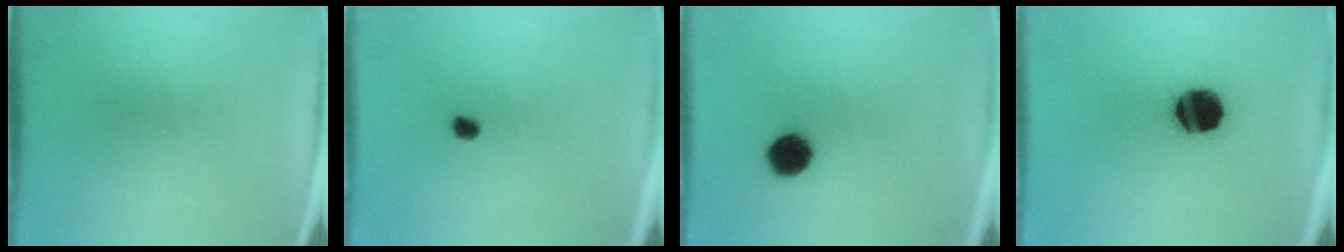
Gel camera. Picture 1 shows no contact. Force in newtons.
{"total": 1.7}
{"total": 7.2}
{"total": 14.2}